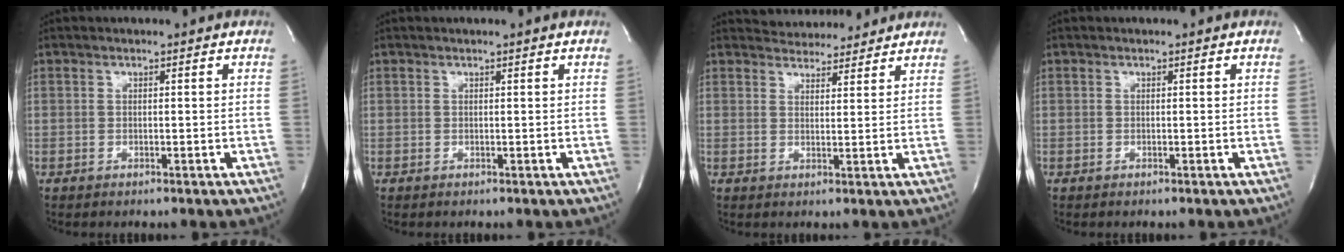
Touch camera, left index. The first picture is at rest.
{"total": 0.0}
{"total": 6.7, "force": [6.4, 1.6, 1.0], "torque": [-0.013, 0.011, 0.086]}
{"total": 0.0}